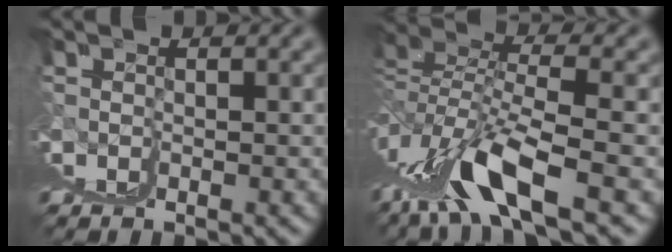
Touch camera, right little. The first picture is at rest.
{"total": 6.1, "force": [2.1, -0.1, 5.8], "torque": [-0.104, 0.021, 0.040]}